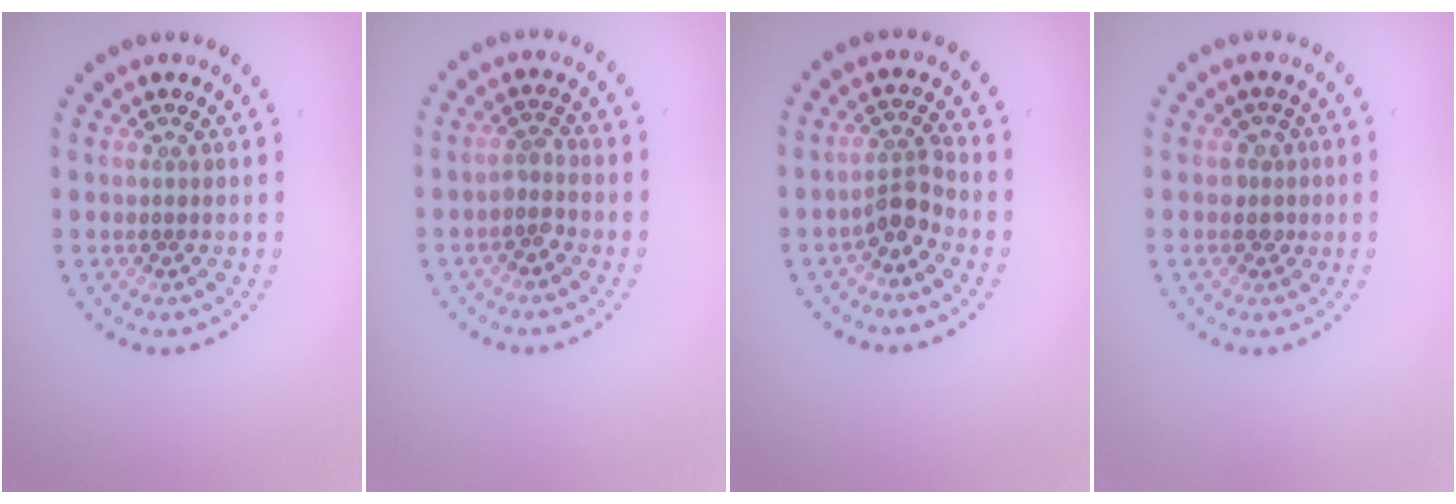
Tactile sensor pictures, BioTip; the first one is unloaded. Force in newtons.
{"total": 1.5, "press": 1.1, "slide": 0.9}
{"total": 2.4, "press": 1.7, "slide": 1.6}
{"total": 1.4, "press": 1.2, "slide": 0.7}